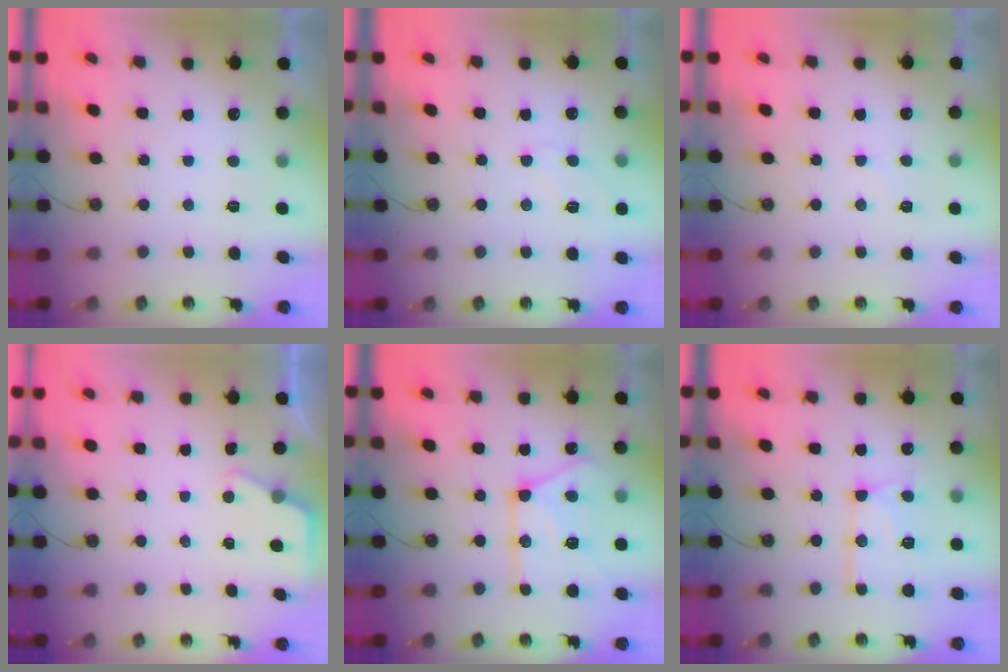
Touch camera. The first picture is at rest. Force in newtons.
{"total": 5.4, "press": 5.3, "slide": 0.6}
{"total": 5.8, "press": 5.8, "slide": 0.7}
{"total": 2.7, "press": 2.7, "slide": 0.4}
{"total": 17.7, "press": 17.7, "slide": 1.3}
{"total": 13.6, "press": 13.6, "slide": 1.2}